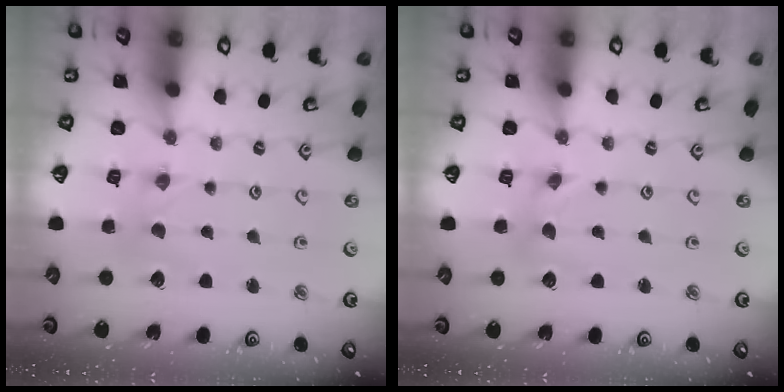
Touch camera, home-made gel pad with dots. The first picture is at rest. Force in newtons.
{"total": 0.0}